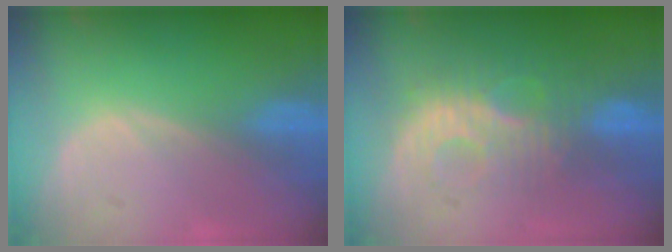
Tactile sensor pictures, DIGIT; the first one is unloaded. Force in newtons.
{"total": 9.3, "press": 8.4, "slide": 4.0}